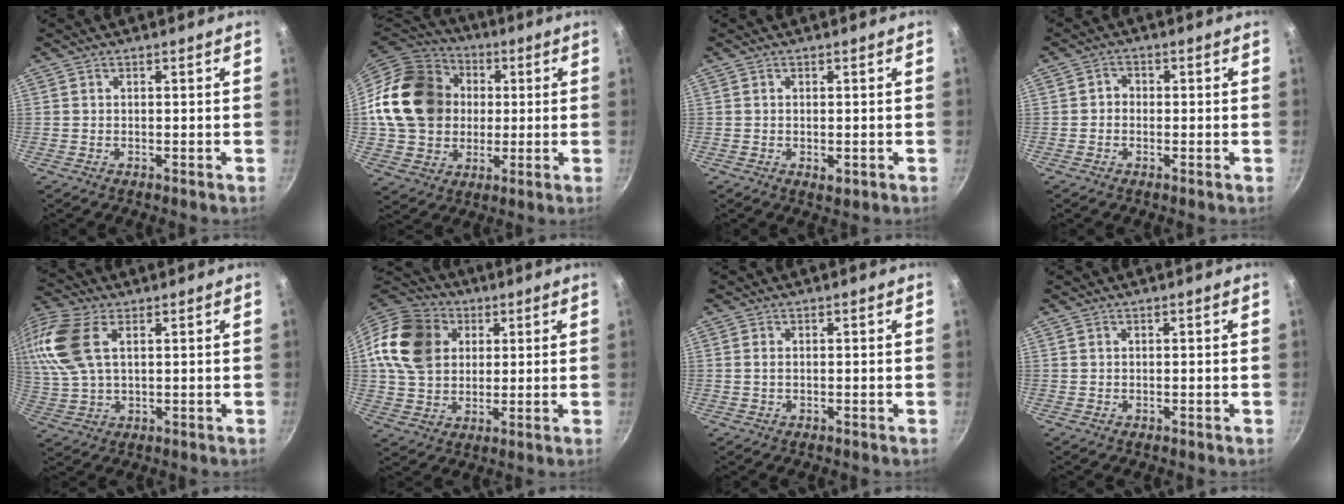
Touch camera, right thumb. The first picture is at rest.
{"total": 21.7, "force": [2.1, 18.2, 11.6], "torque": [-0.190, 0.031, 0.045]}
{"total": 1.7, "force": [-0.4, 0.9, 1.4], "torque": [-0.021, -0.005, -0.003]}
{"total": 2.0, "force": [-0.5, 1.8, 0.8], "torque": [-0.005, 0.009, -0.012]}
{"total": 13.5, "force": [4.5, 7.4, 10.3], "torque": [-0.222, 0.010, 0.088]}
{"total": 17.4, "force": [5.0, 13.8, 9.3], "torque": [-0.163, 0.011, 0.088]}
{"total": 1.0, "force": [0.1, 0.6, 0.8], "torque": [-0.015, 0.001, 0.001]}
{"total": 0.0}